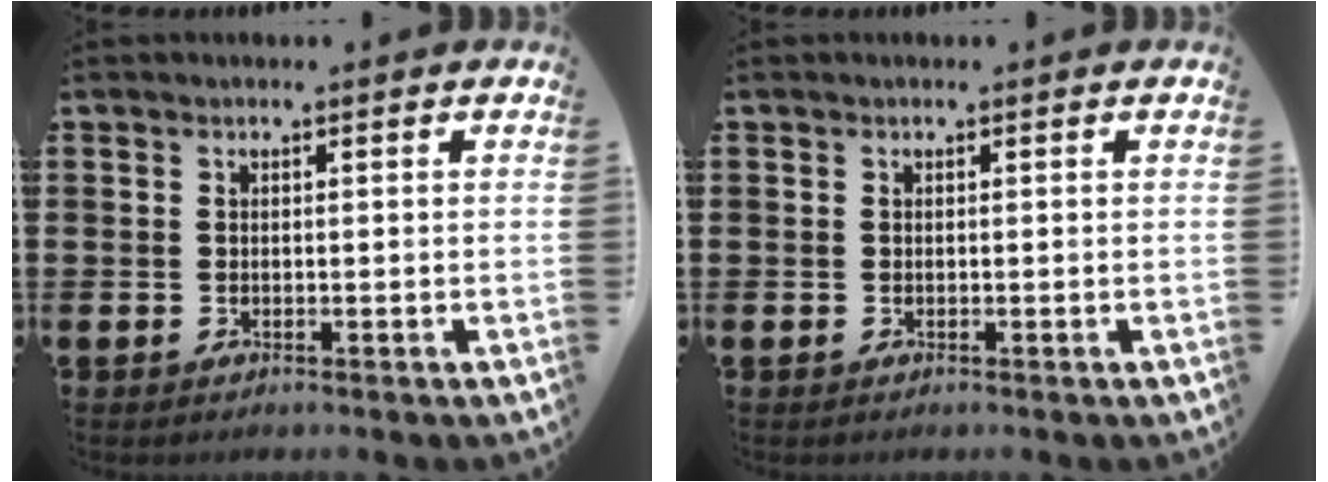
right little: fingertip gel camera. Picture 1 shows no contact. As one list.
[{"total": 0.0}]